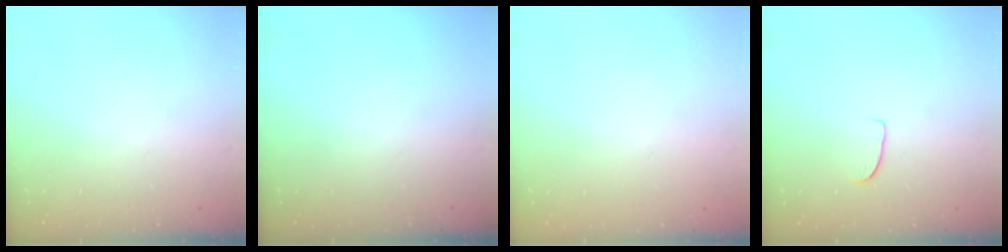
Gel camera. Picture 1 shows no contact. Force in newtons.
{"total": 0.0}
{"total": 0.0}
{"total": 4.7, "press": 4.7, "slide": 0.3}